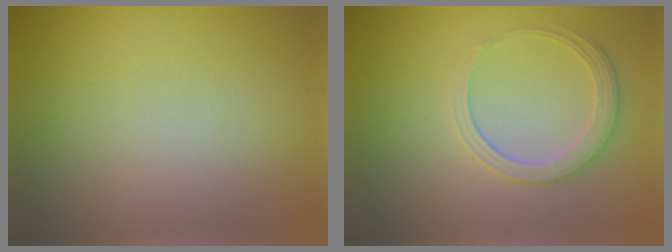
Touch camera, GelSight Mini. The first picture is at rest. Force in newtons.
{"total": 2.8, "press": 2.7, "slide": 0.8}